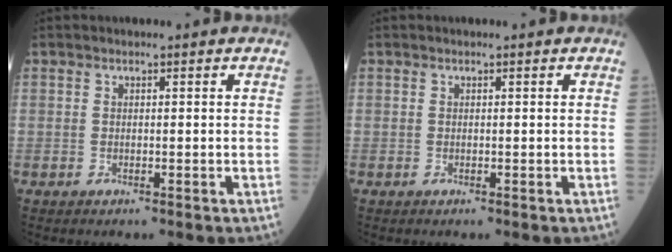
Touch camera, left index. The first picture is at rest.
{"total": 0.0}